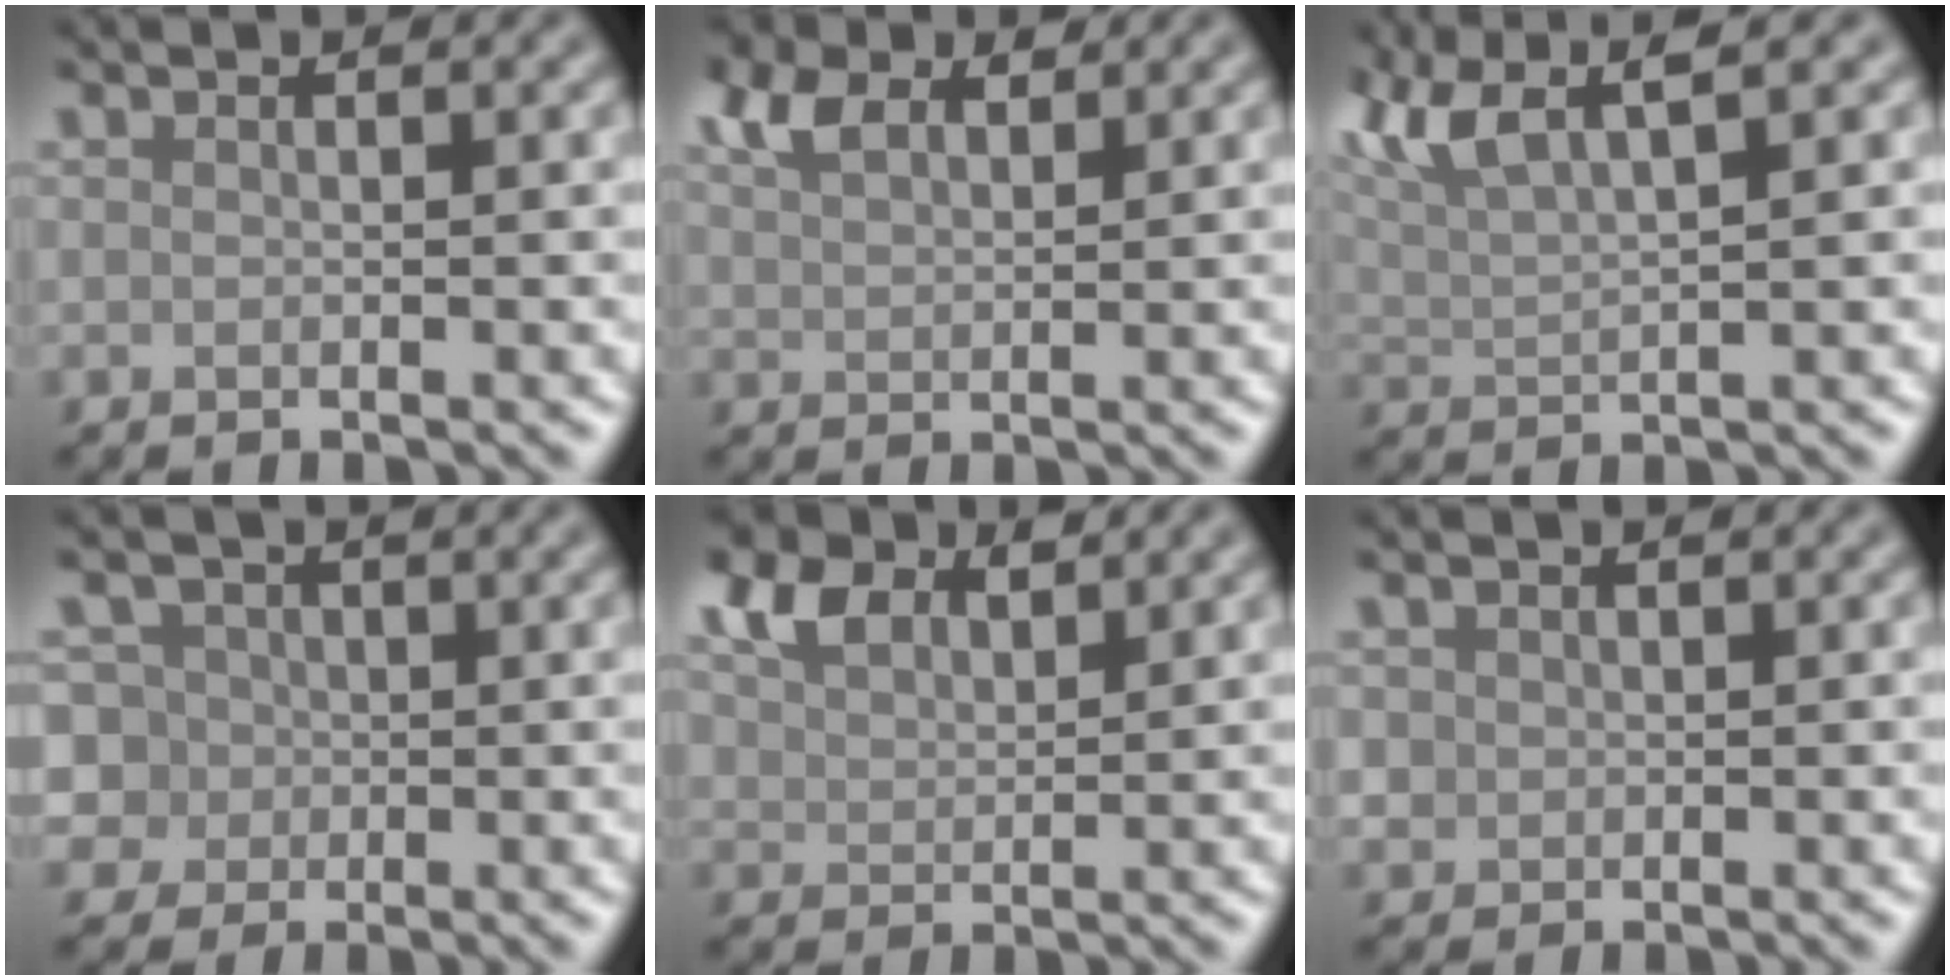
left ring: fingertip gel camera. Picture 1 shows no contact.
{"total": 3.7, "force": [2.3, 2.0, 2.0], "torque": [-0.052, 0.007, 0.046]}
{"total": 6.8, "force": [4.3, 2.1, 4.9], "torque": [-0.089, 0.026, 0.075]}
{"total": 7.2, "force": [2.1, 6.4, 2.7], "torque": [-0.043, 0.040, -0.001]}
{"total": 4.8, "force": [2.9, 2.9, 2.5], "torque": [-0.058, 0.006, 0.058]}
{"total": 1.2, "force": [0.2, 1.2, 0.1], "torque": [0.001, -0.004, 0.003]}